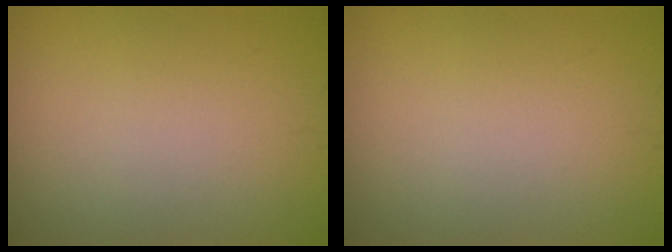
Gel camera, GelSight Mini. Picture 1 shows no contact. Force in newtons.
{"total": 0.0}